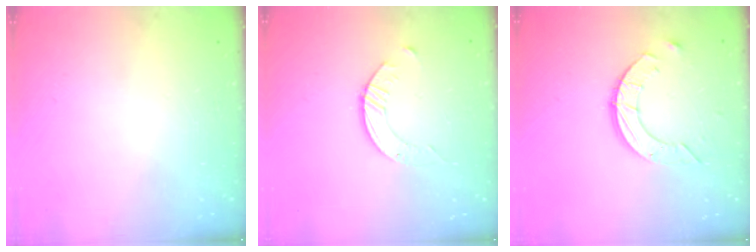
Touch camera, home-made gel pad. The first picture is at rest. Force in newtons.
{"total": 2.6, "press": 2.6, "slide": 0.3}
{"total": 9.0, "press": 9.0, "slide": 0.7}